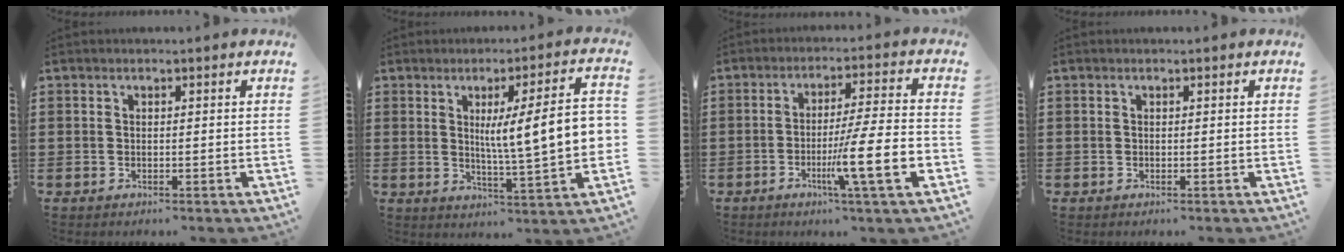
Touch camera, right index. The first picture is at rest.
{"total": 11.3, "force": [1.4, 1.3, 11.1], "torque": [-0.176, -0.008, 0.015]}
{"total": 10.9, "force": [-3.9, 0.3, 10.2], "torque": [-0.174, -0.013, -0.072]}
{"total": 0.0}